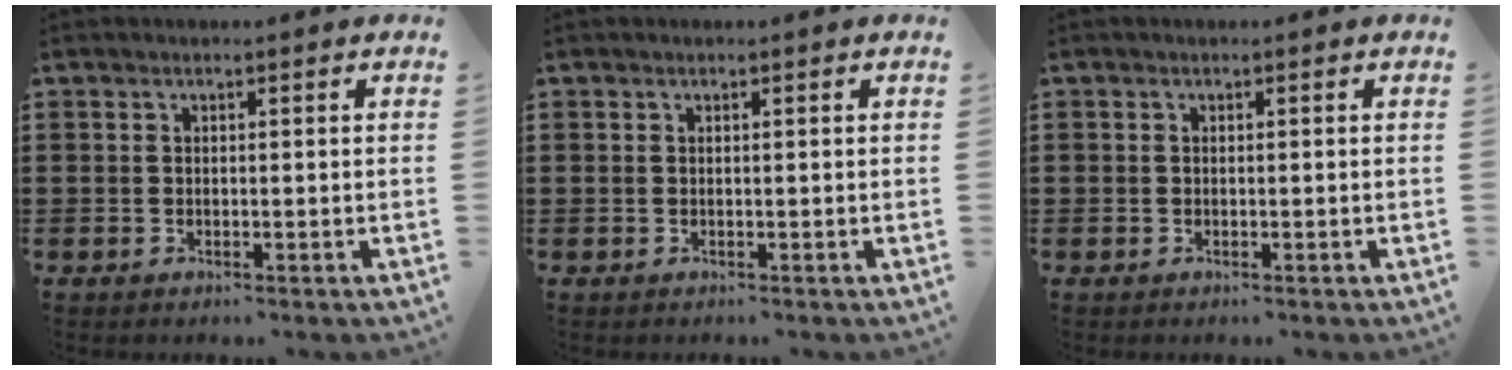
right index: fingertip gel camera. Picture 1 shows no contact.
{"total": 0.0}
{"total": 0.0}